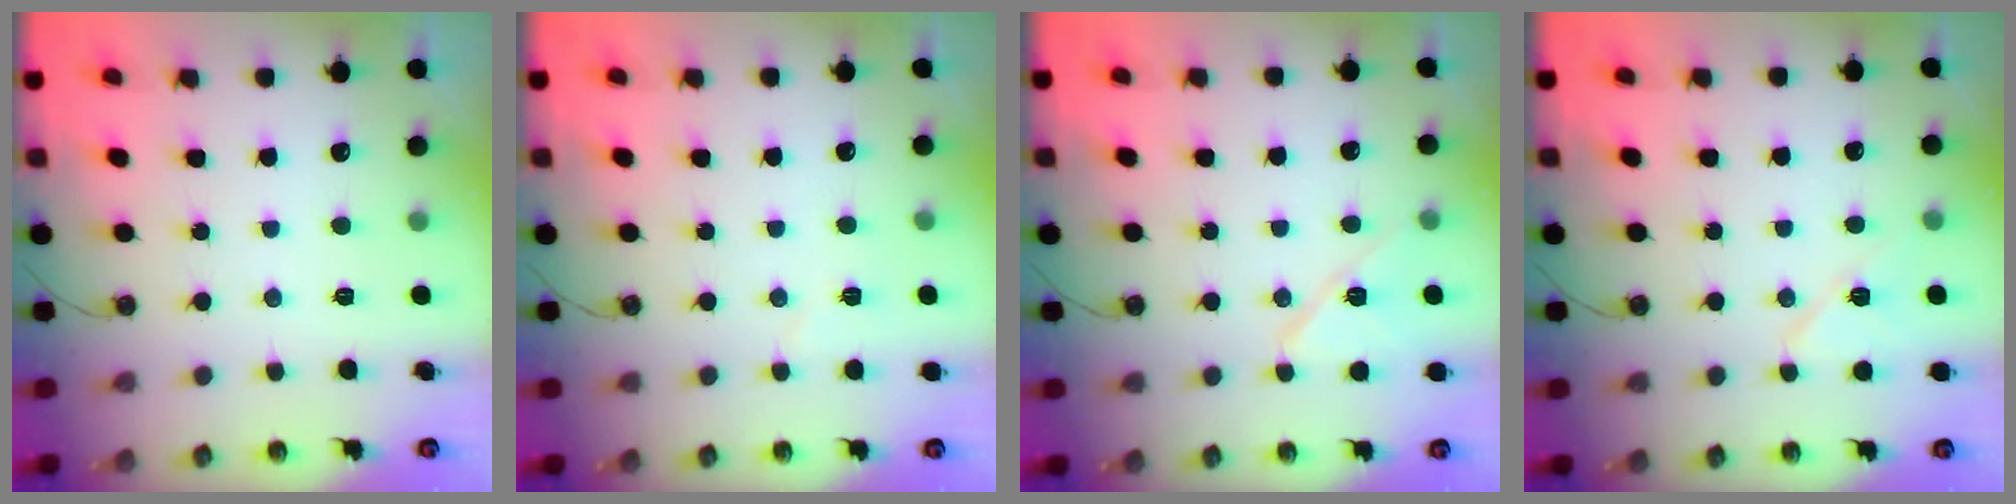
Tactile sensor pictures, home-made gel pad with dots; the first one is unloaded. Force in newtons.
{"total": 3.8, "press": 3.7, "slide": 0.8}
{"total": 10.0, "press": 10.0, "slide": 0.4}
{"total": 7.9, "press": 7.9, "slide": 0.7}